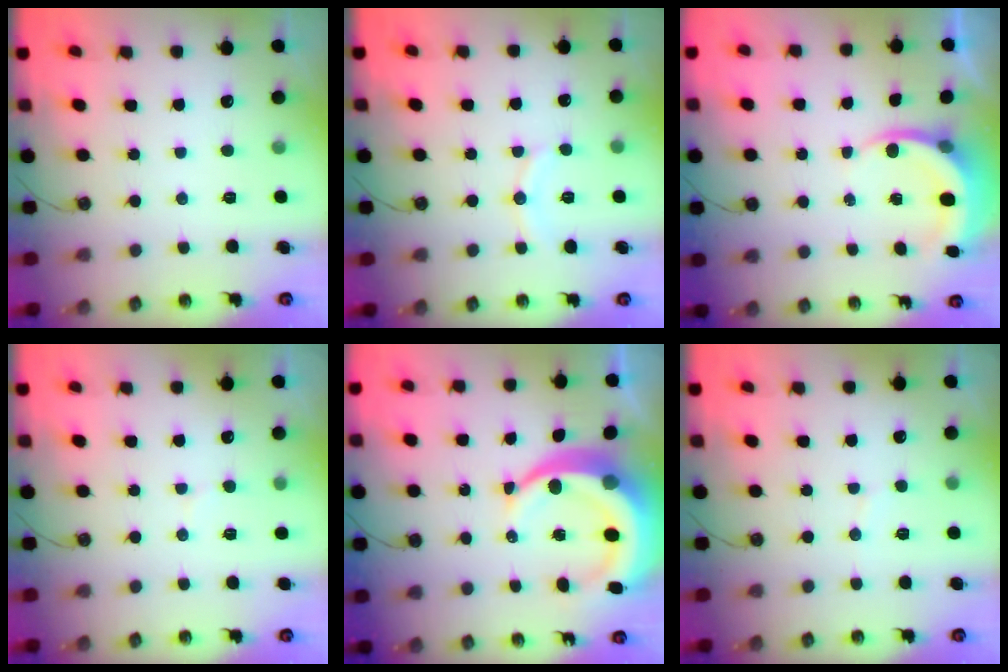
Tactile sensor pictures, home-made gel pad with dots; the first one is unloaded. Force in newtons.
{"total": 8.4, "press": 8.3, "slide": 0.8}
{"total": 5.0, "press": 5.0, "slide": 0.4}
{"total": 4.5, "press": 4.4, "slide": 1.0}
{"total": 14.3, "press": 14.2, "slide": 1.8}
{"total": 4.0, "press": 4.0, "slide": 0.4}